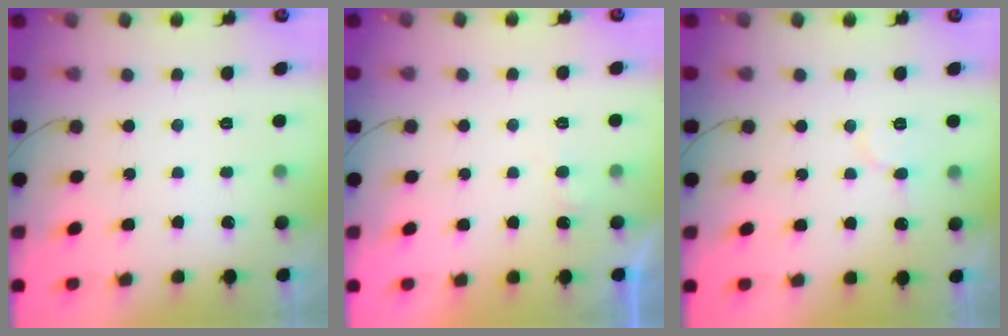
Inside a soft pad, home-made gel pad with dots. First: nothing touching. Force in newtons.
{"total": 4.6, "press": 4.6, "slide": 0.5}
{"total": 6.2, "press": 6.1, "slide": 0.6}